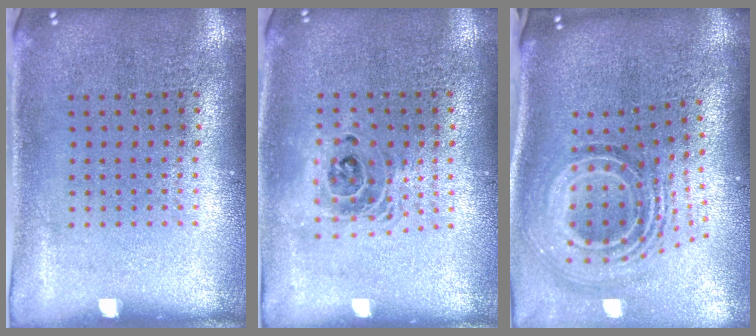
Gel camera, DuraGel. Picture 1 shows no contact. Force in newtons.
{"total": 1.6, "press": 1.3, "slide": 0.9}
{"total": 2.3, "press": 1.5, "slide": 1.7}